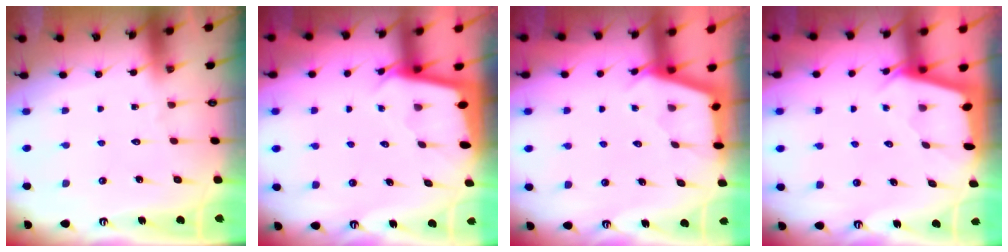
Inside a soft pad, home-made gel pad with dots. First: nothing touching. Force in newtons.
{"total": 2.1, "press": 2.1, "slide": 0.1}
{"total": 2.4, "press": 2.4, "slide": 0.1}
{"total": 2.1, "press": 2.1, "slide": 0.3}